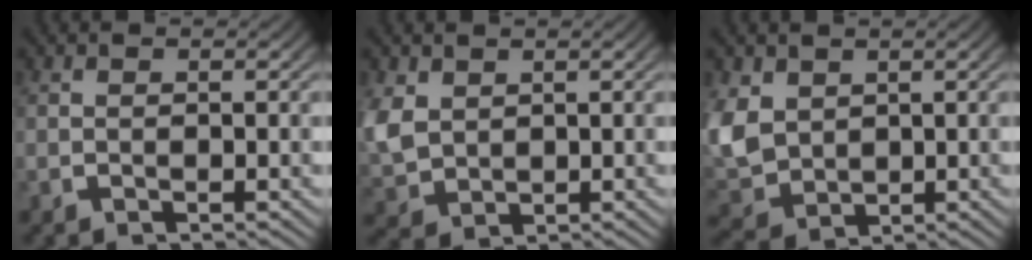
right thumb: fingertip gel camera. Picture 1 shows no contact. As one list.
[{"total": 4.7, "force": [0.5, 3.9, 2.5], "torque": [-0.086, -0.025, 0.033]}, {"total": 7.0, "force": [-0.2, 5.8, 3.9], "torque": [-0.132, -0.041, 0.027]}]